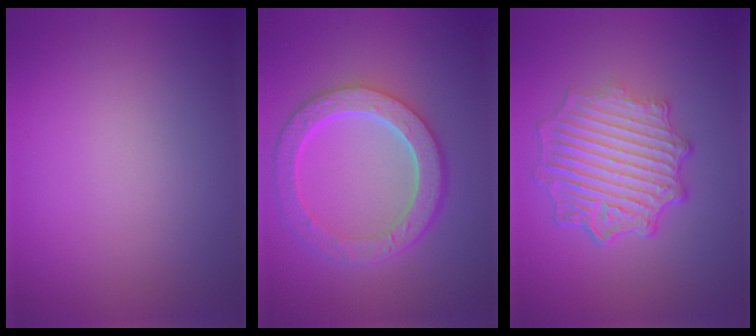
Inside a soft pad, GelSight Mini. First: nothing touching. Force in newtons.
{"total": 6.4, "press": 4.9, "slide": 4.2}
{"total": 6.8, "press": 5.1, "slide": 4.5}